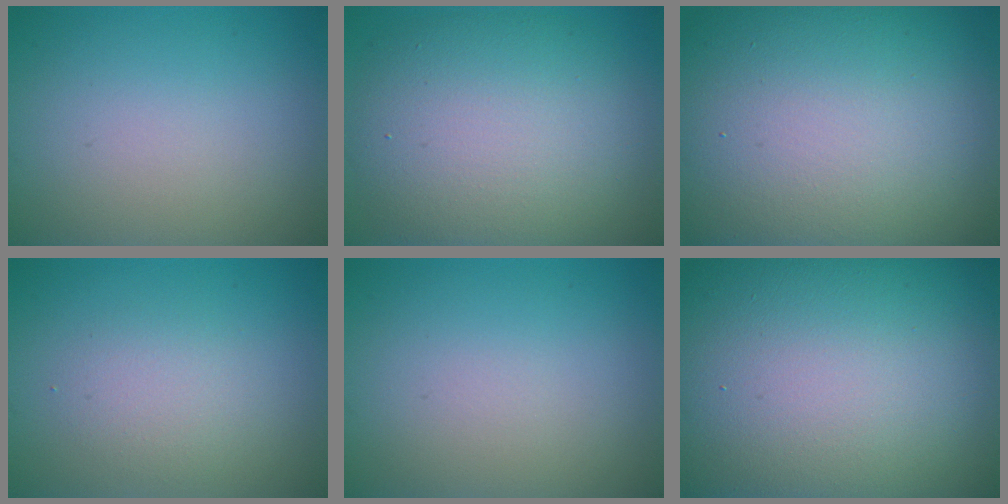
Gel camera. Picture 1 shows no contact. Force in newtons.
{"total": 10.1, "press": 10.1, "slide": 0.5}
{"total": 20.5, "press": 20.4, "slide": 1.5}
{"total": 2.2, "press": 2.2, "slide": 0.2}
{"total": 0.0}
{"total": 26.4, "press": 26.3, "slide": 1.2}